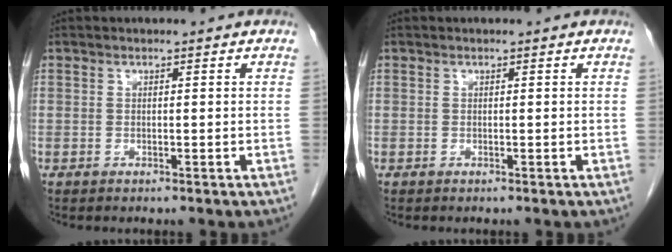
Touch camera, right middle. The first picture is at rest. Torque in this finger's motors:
{"motor_torque": [0.03, -0.03, -0.01, 0.00]}